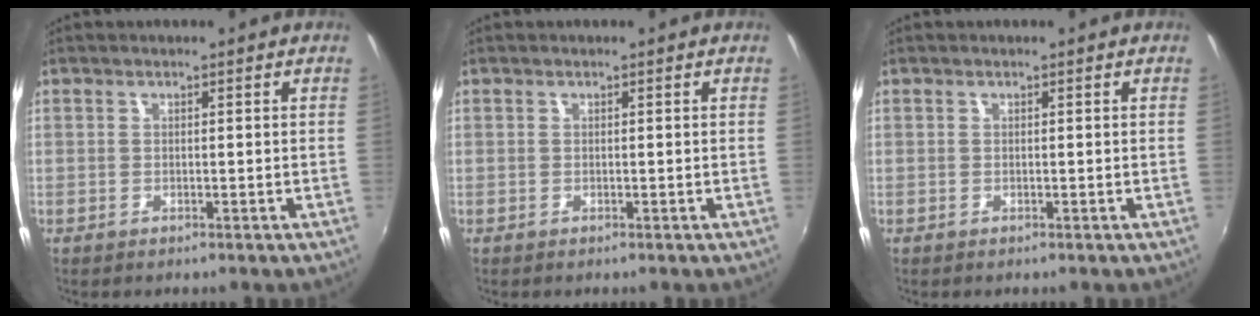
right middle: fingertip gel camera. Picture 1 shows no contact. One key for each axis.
{"total": 0.0}
{"total": 0.0}